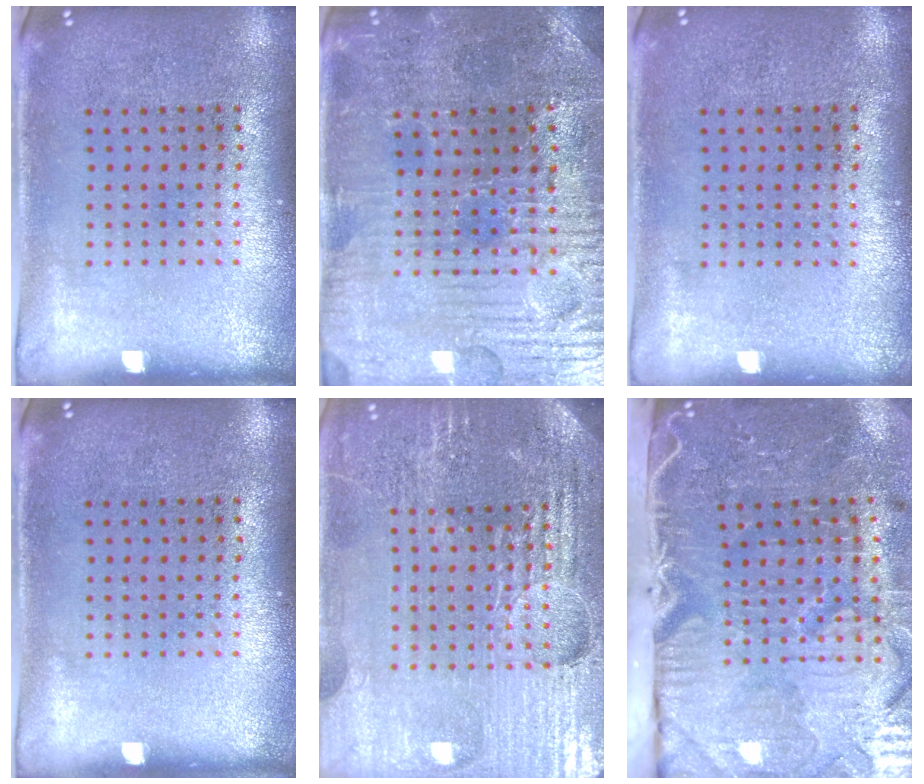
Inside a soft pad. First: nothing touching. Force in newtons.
{"total": 3.7, "press": 3.7, "slide": 0.6}
{"total": 0.0}
{"total": 0.0}
{"total": 5.3, "press": 4.9, "slide": 2.1}
{"total": 5.3, "press": 4.3, "slide": 3.1}